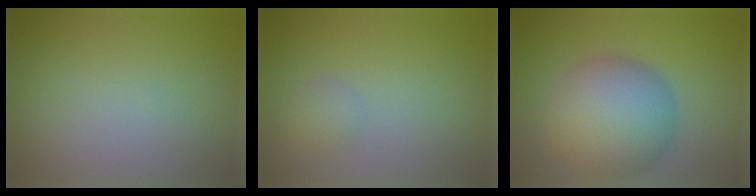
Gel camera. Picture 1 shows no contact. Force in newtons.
{"total": 1.4, "press": 1.4, "slide": 0.1}
{"total": 10.4, "press": 10.4, "slide": 0.2}